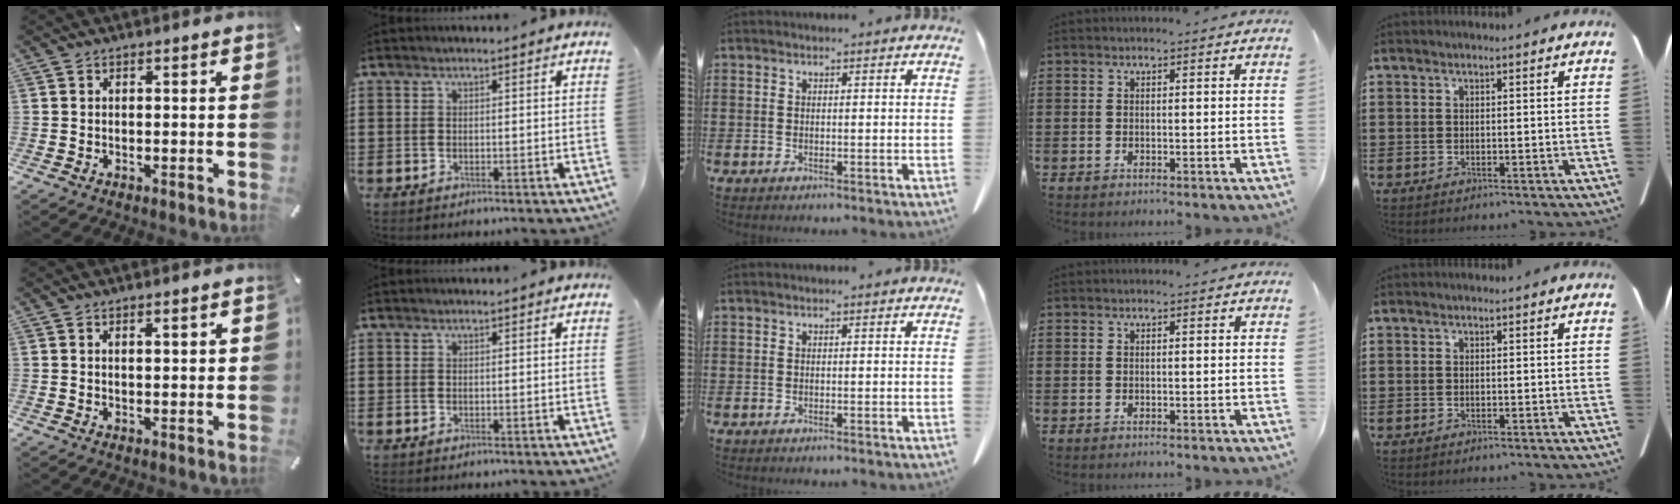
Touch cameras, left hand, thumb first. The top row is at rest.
{"thumb": {"total": 1.2, "force": [0.9, 0.4, 0.8], "torque": [-0.015, 0.001, 0.015]}}